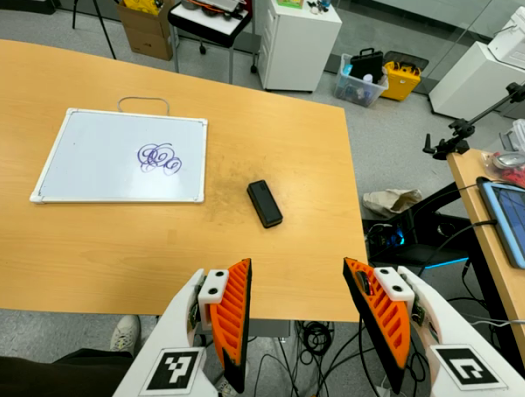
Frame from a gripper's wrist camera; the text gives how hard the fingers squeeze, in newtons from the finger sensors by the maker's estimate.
{"total": 0.0}